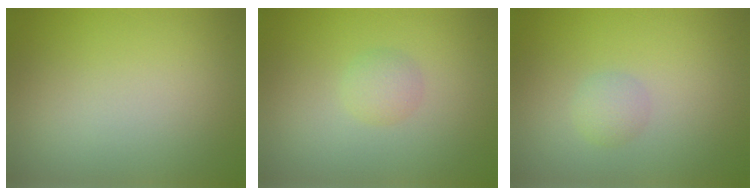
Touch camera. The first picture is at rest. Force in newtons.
{"total": 1.5, "press": 1.5, "slide": 0.1}
{"total": 1.4, "press": 1.4, "slide": 0.1}